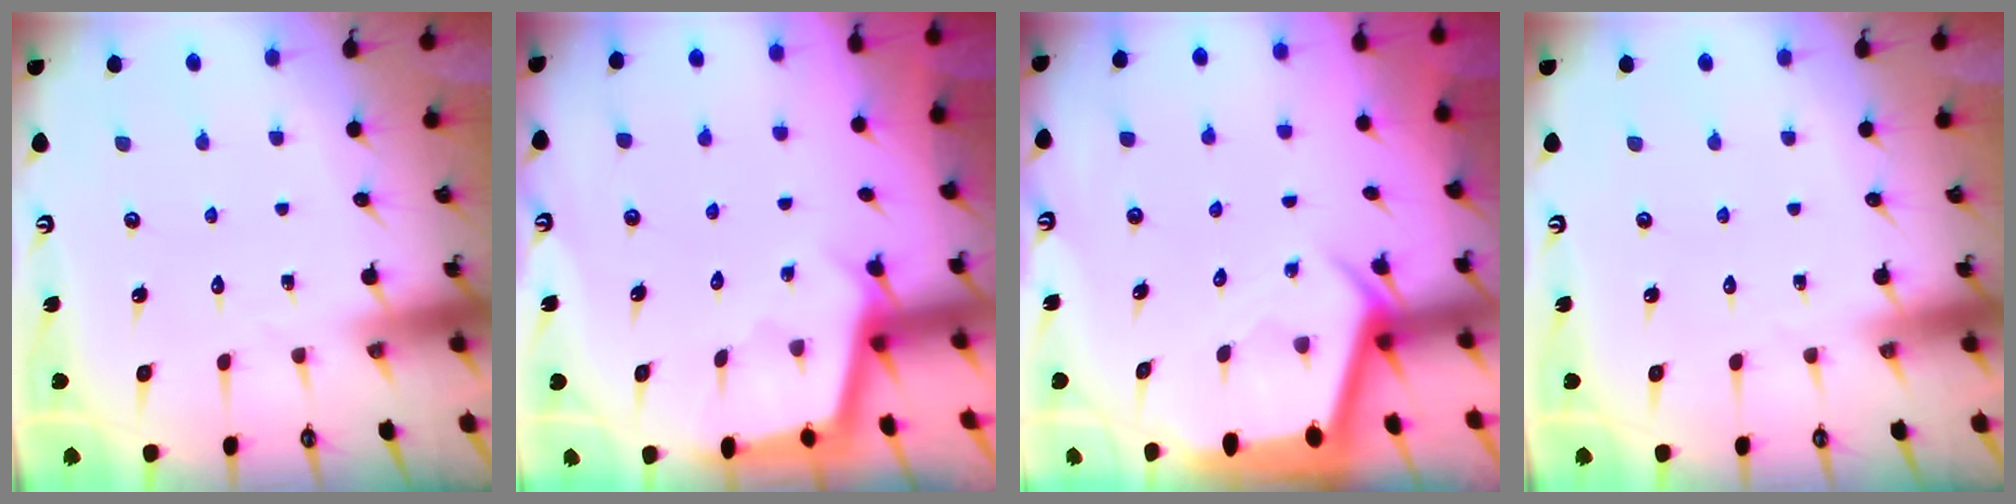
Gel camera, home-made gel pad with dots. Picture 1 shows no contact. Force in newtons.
{"total": 2.5, "press": 2.5, "slide": 0.2}
{"total": 2.7, "press": 2.7, "slide": 0.2}
{"total": 0.0}